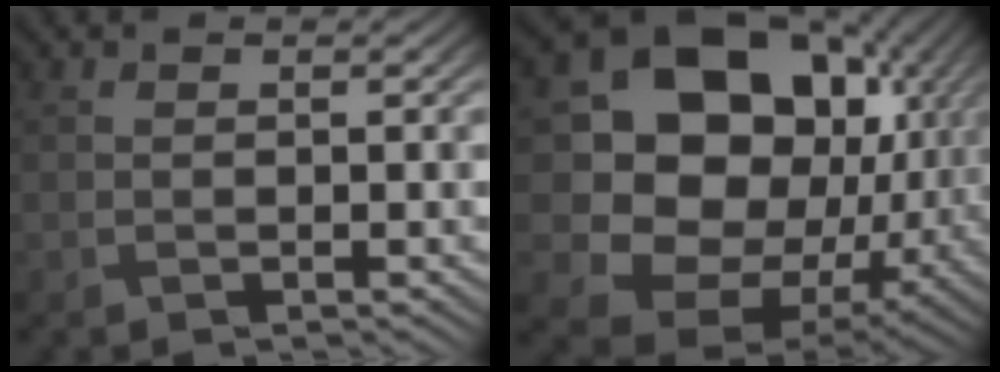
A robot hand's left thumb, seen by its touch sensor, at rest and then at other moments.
{"total": 19.5, "force": [2.2, 16.0, 11.0], "torque": [-0.228, -0.031, 0.074]}